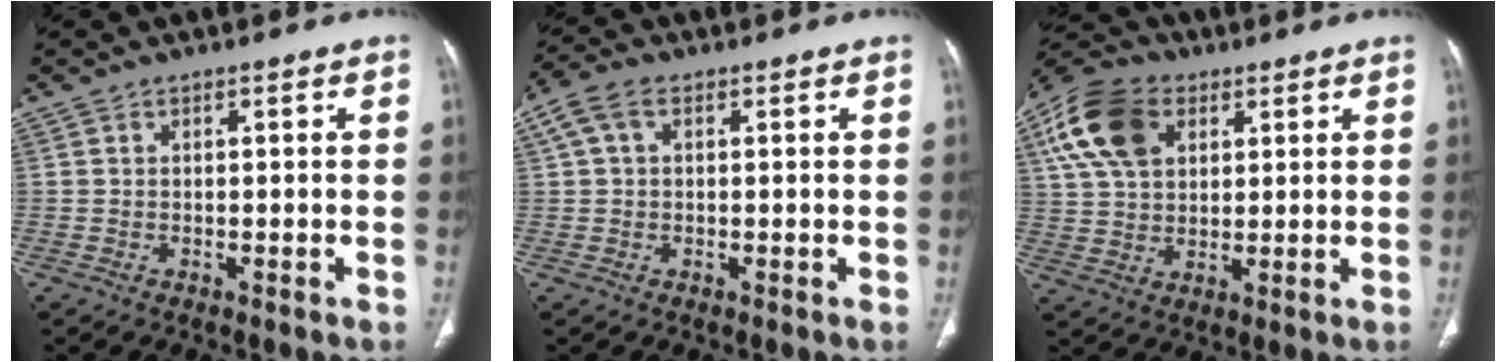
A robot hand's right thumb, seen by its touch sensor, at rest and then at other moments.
{"total": 4.8, "force": [1.5, 3.1, 3.4], "torque": [-0.076, 0.020, 0.026]}
{"total": 14.5, "force": [5.6, 9.7, 9.3], "torque": [-0.174, 0.003, 0.101]}